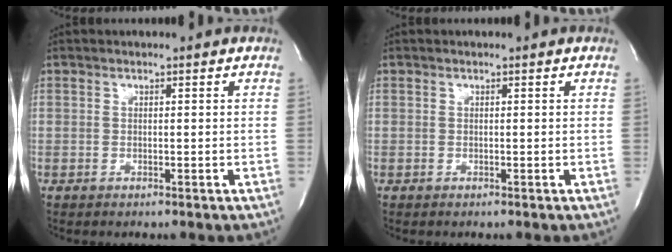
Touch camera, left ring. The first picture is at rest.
{"total": 0.0}